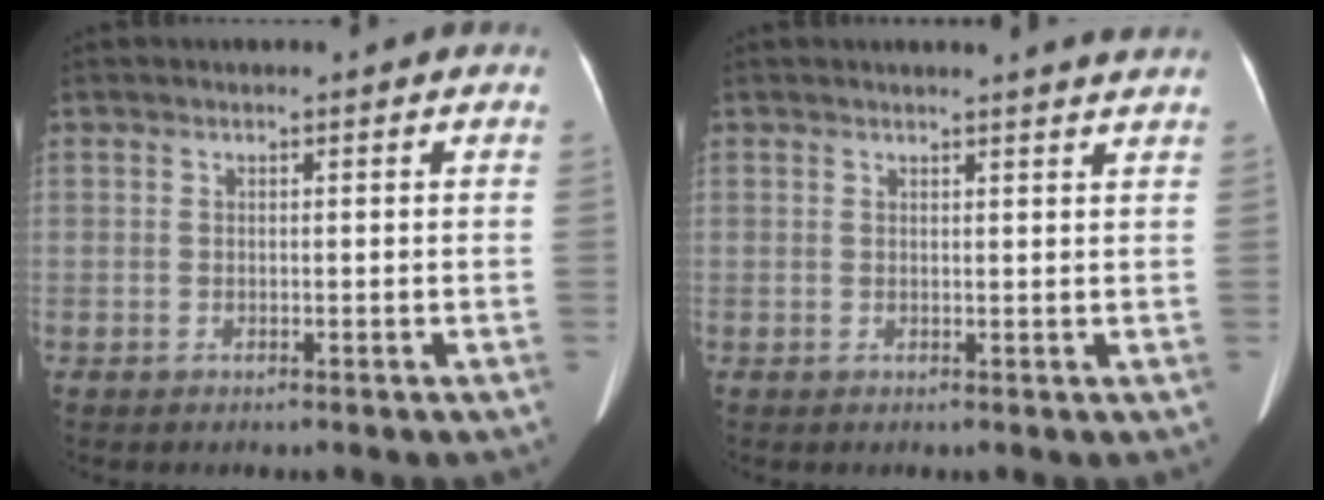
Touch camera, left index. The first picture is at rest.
{"total": 3.2, "force": [3.1, -0.5, 0.8], "torque": [-0.014, -0.004, 0.025]}